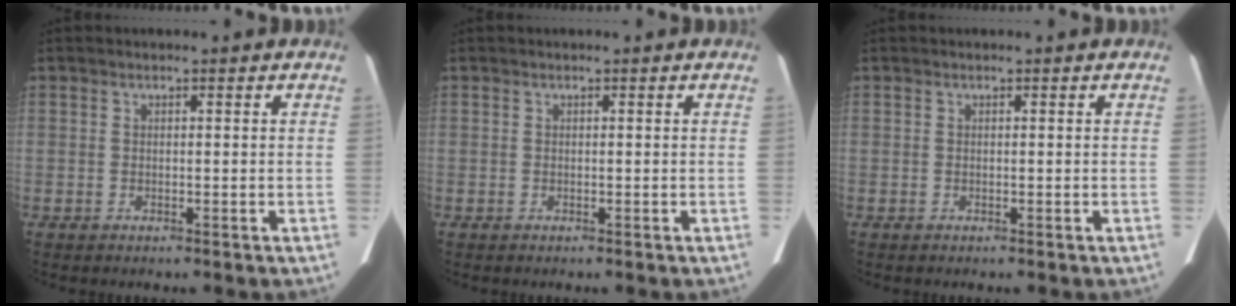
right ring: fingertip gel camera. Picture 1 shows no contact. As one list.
[{"total": 0.0}, {"total": 0.0}]